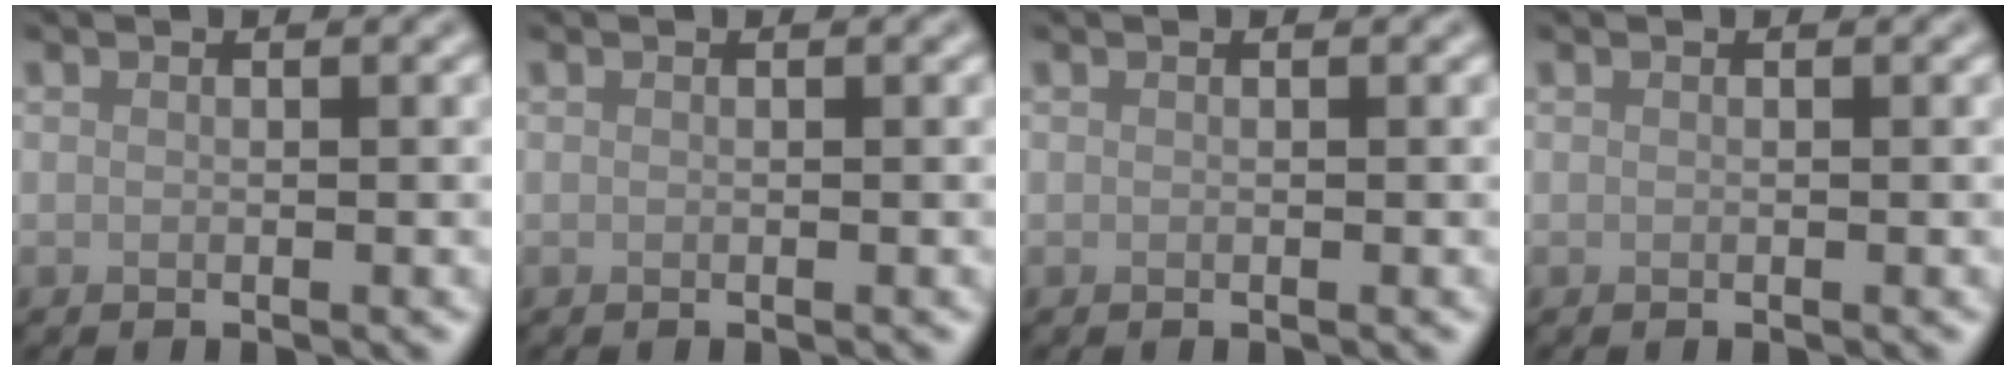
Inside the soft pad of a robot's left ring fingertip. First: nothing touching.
{"total": 0.0}
{"total": 0.0}
{"total": 0.0}